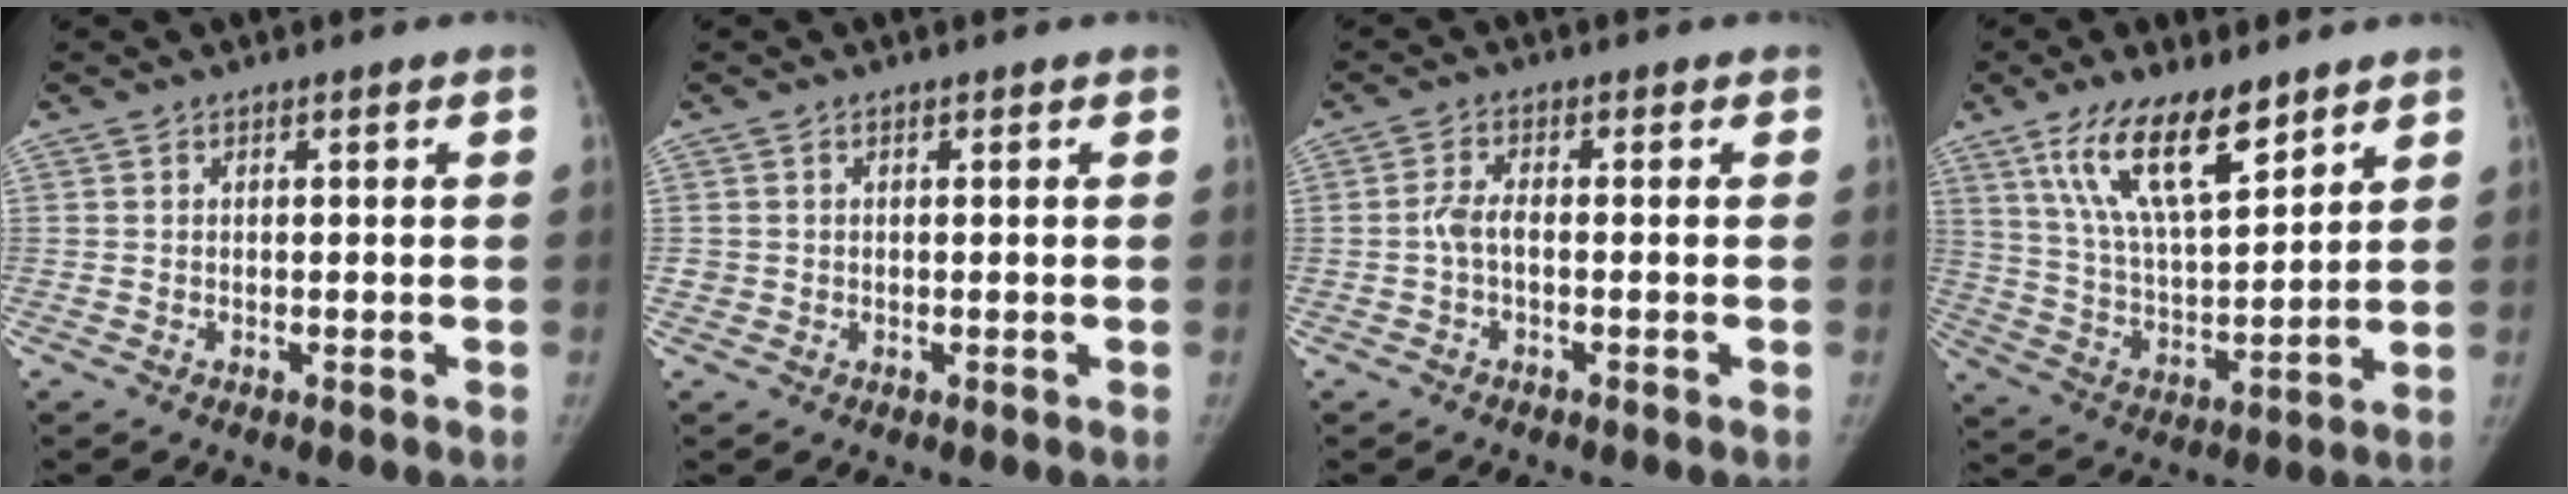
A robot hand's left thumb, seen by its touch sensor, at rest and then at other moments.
{"total": 1.0, "force": [-0.1, 1.0, 0.1], "torque": [0.006, 0.004, -0.003]}
{"total": 3.0, "force": [-0.8, 1.3, 2.5], "torque": [-0.052, 0.008, -0.022]}
{"total": 14.9, "force": [9.4, 5.1, 10.4], "torque": [-0.166, -0.044, 0.182]}